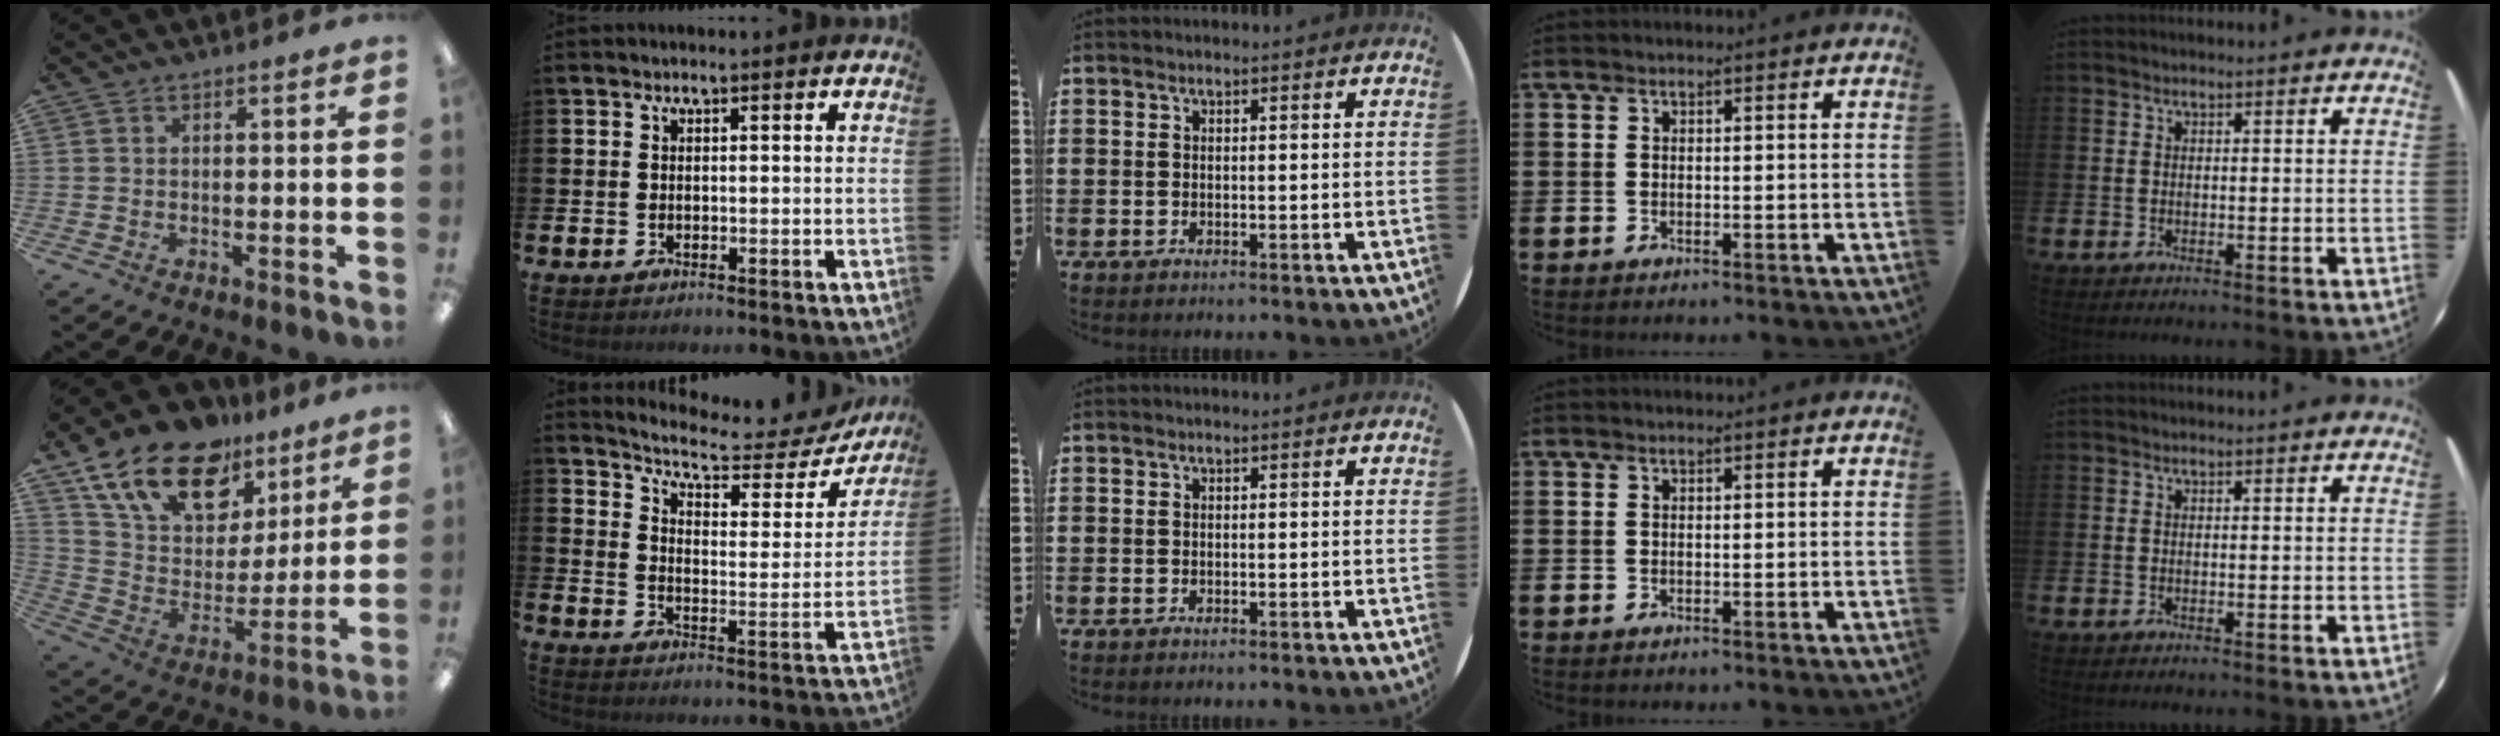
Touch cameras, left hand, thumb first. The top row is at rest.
{"thumb": {"total": 19.8, "force": [13.0, 11.5, 9.4], "torque": [-0.173, -0.064, 0.239]}, "index": {"total": 6.7, "force": [5.9, 1.7, 2.5], "torque": [-0.065, -0.045, 0.093]}}